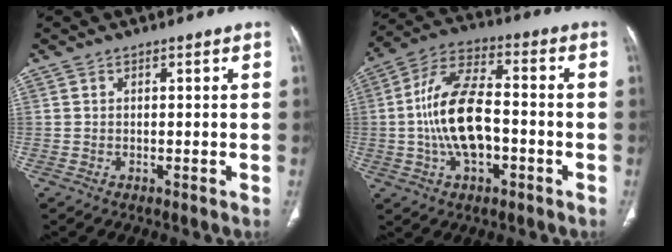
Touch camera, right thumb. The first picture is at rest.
{"total": 14.9, "force": [-2.1, 7.5, 12.7], "torque": [-0.246, 0.034, -0.041]}